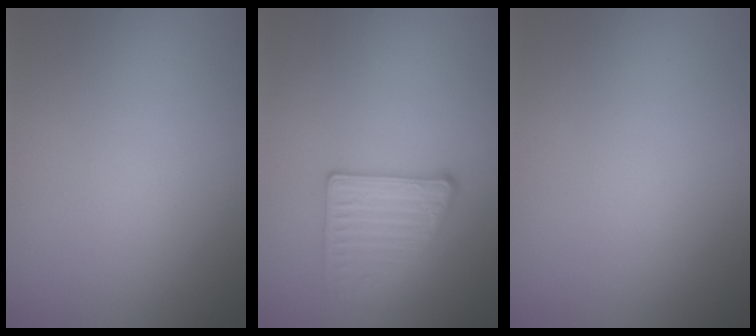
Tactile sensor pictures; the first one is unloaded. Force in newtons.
{"total": 2.8, "press": 2.7, "slide": 0.6}
{"total": 0.0}